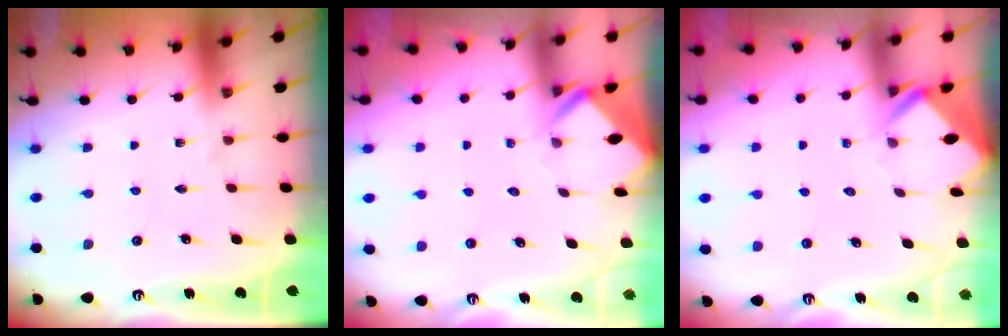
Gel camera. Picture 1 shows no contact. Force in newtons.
{"total": 2.8, "press": 2.8, "slide": 0.2}
{"total": 2.8, "press": 2.8, "slide": 0.2}